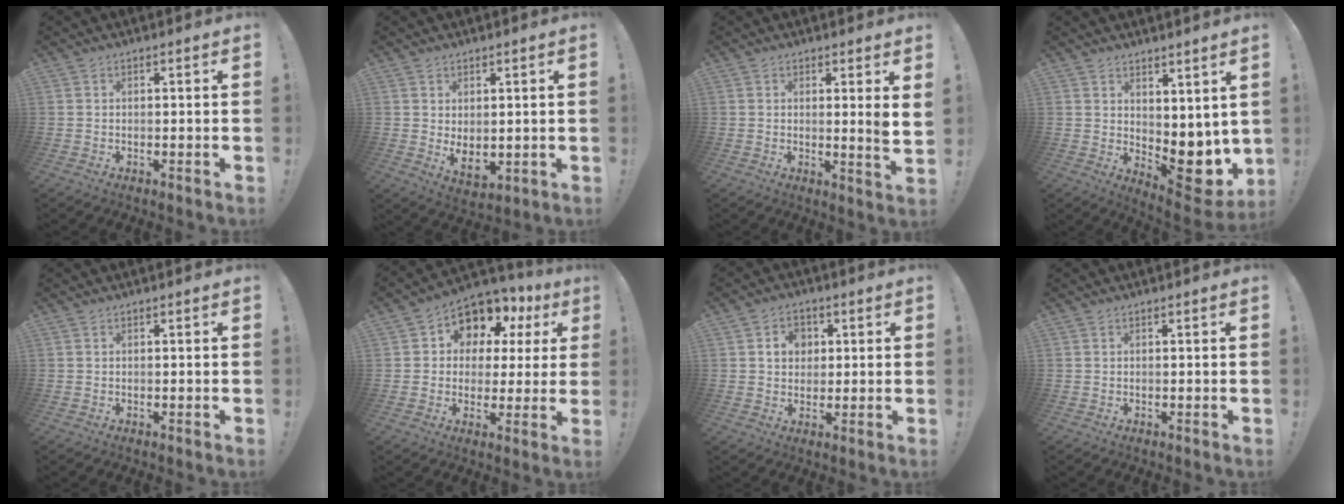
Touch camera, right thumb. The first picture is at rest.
{"total": 4.4, "force": [2.0, 2.5, 3.0], "torque": [-0.039, -0.016, 0.040]}
{"total": 3.8, "force": [1.9, -0.6, 3.2], "torque": [-0.036, -0.029, 0.027]}
{"total": 8.4, "force": [1.3, 5.1, 6.5], "torque": [-0.053, -0.036, 0.036]}
{"total": 0.0}
{"total": 9.6, "force": [5.4, 7.0, 3.8], "torque": [-0.048, -0.051, 0.099]}
{"total": 6.8, "force": [2.1, 5.8, 2.7], "torque": [-0.032, -0.005, 0.037]}
{"total": 0.0}